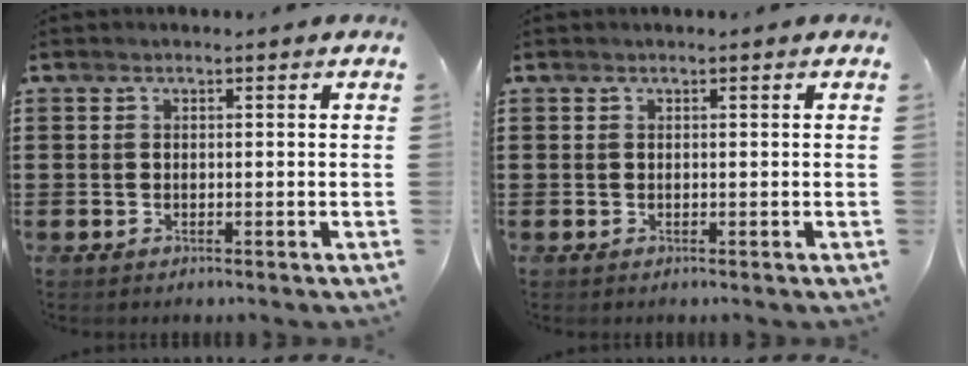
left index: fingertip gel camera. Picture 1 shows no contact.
{"total": 0.0}